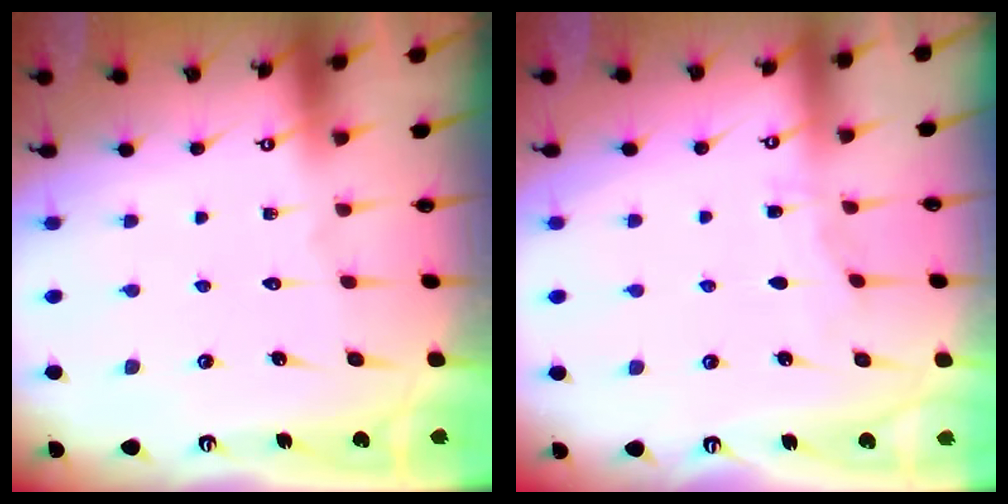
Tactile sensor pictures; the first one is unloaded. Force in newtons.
{"total": 2.8, "press": 2.8, "slide": 0.3}